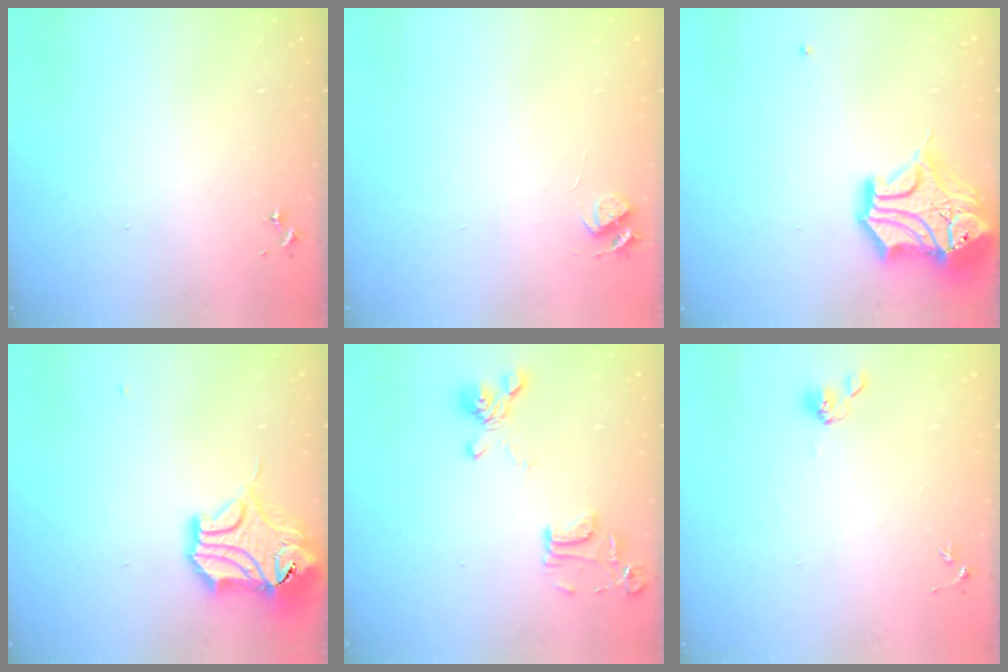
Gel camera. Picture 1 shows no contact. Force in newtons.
{"total": 5.7, "press": 5.7, "slide": 0.8}
{"total": 18.1, "press": 17.9, "slide": 2.4}
{"total": 16.0, "press": 15.9, "slide": 2.1}
{"total": 14.6, "press": 14.5, "slide": 1.6}
{"total": 6.0, "press": 5.4, "slide": 2.6}